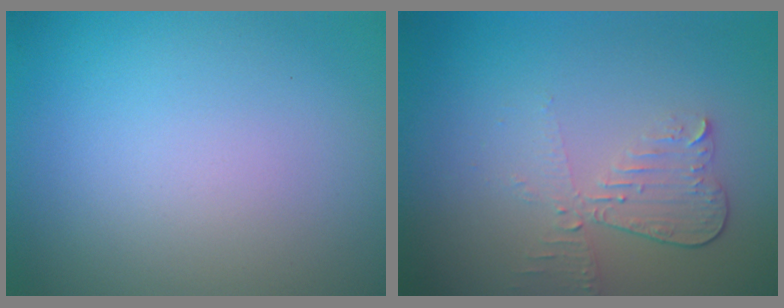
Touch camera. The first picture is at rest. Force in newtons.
{"total": 3.0, "press": 2.6, "slide": 1.5}